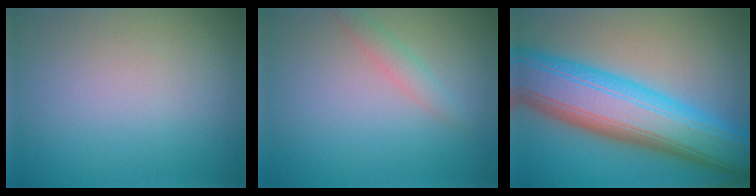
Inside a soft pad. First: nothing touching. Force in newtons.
{"total": 1.4, "press": 1.4, "slide": 0.1}
{"total": 13.4, "press": 13.4, "slide": 0.2}